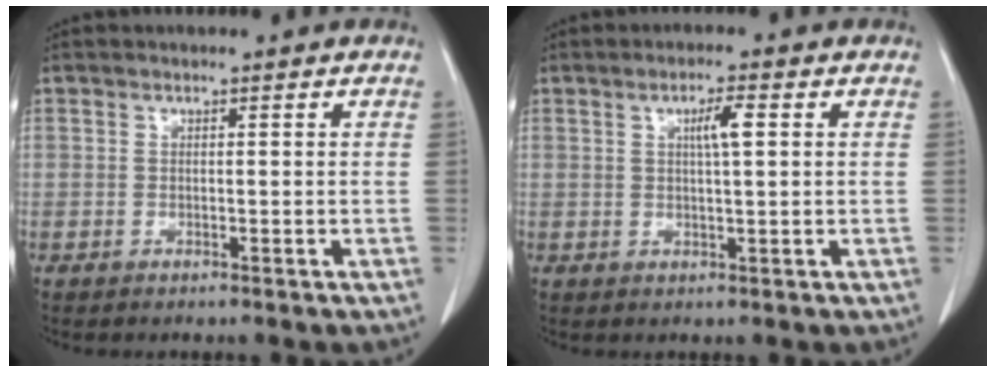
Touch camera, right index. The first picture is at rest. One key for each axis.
{"total": 3.4, "fx": 0.9, "fy": 0.3, "fz": 3.2, "tx": -0.055, "ty": 0.002, "tz": 0.015}